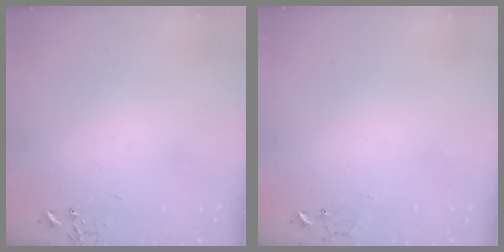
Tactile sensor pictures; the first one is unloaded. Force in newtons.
{"total": 7.4, "press": 7.4, "slide": 0.6}